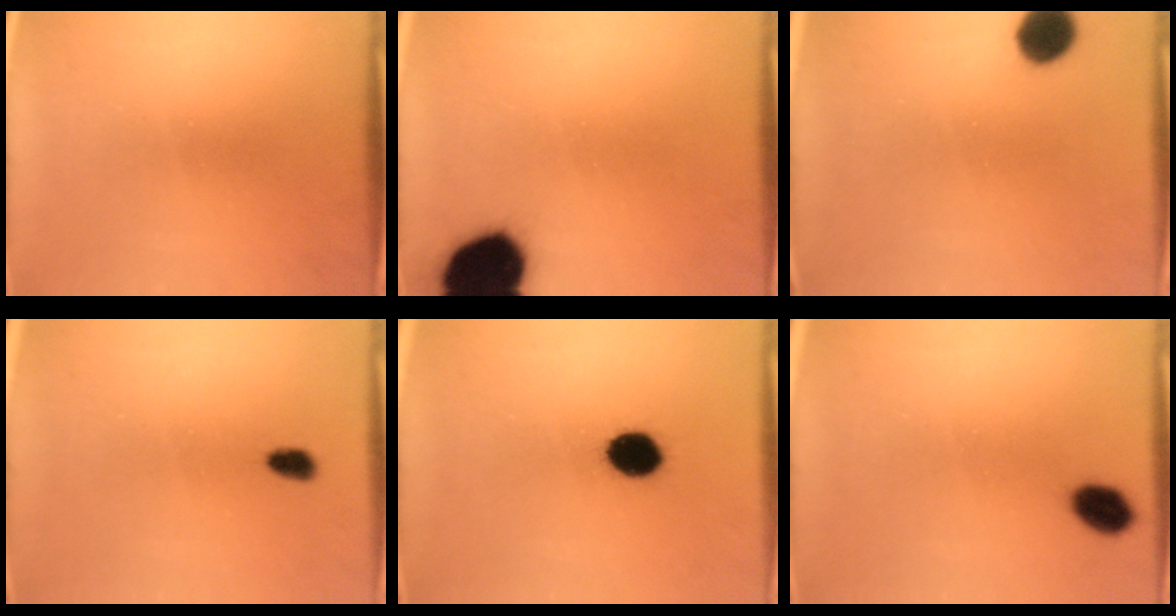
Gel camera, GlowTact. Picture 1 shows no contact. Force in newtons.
{"total": 18.0}
{"total": 7.3}
{"total": 2.2}
{"total": 8.2}
{"total": 5.2}